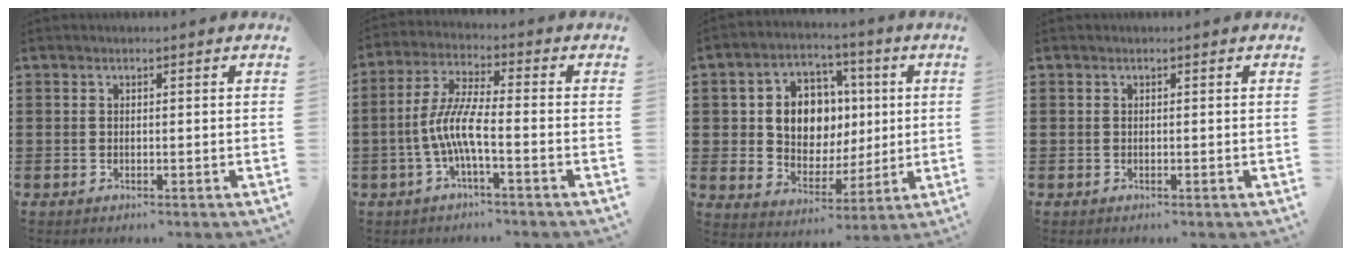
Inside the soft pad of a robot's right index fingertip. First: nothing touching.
{"total": 7.0, "force": [-2.4, 1.1, 6.5], "torque": [-0.153, -0.012, -0.053]}
{"total": 8.9, "force": [1.5, 7.5, 4.6], "torque": [-0.103, 0.018, 0.030]}
{"total": 0.0}